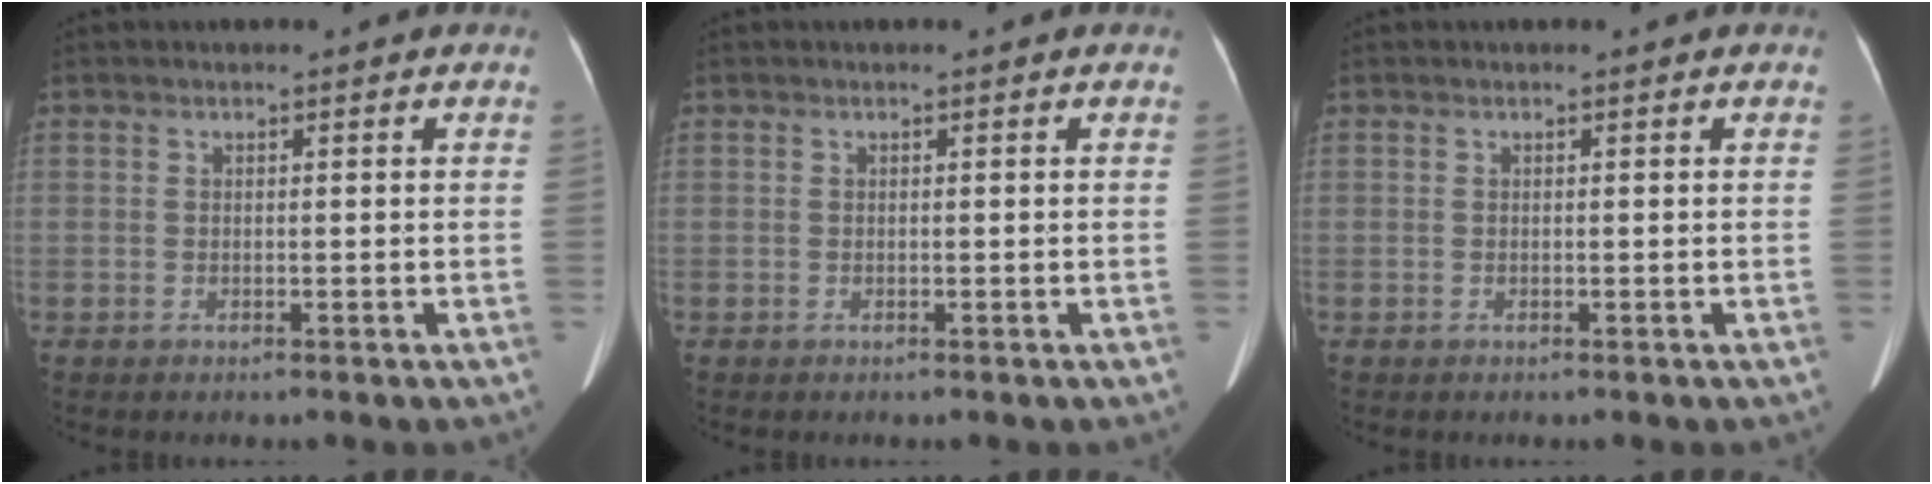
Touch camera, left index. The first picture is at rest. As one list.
[{"total": 0.0}, {"total": 0.0}]